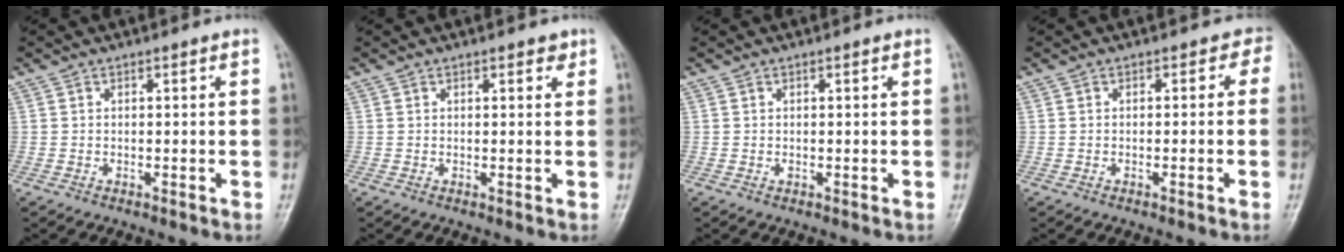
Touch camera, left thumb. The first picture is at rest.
{"total": 1.5, "force": [0.9, 0.7, 0.9], "torque": [-0.004, -0.002, 0.008]}
{"total": 0.6, "force": [0.0, 0.3, 0.5], "torque": [-0.007, 0.003, 0.003]}
{"total": 1.9, "force": [-0.5, 1.5, 0.9], "torque": [0.015, 0.009, -0.018]}